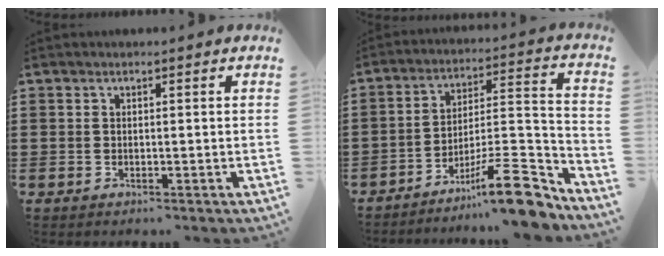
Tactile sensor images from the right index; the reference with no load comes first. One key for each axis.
{"total": 13.7, "fx": -9.9, "fy": 3.0, "fz": 9.1, "tx": -0.115, "ty": 0.043, "tz": -0.171}